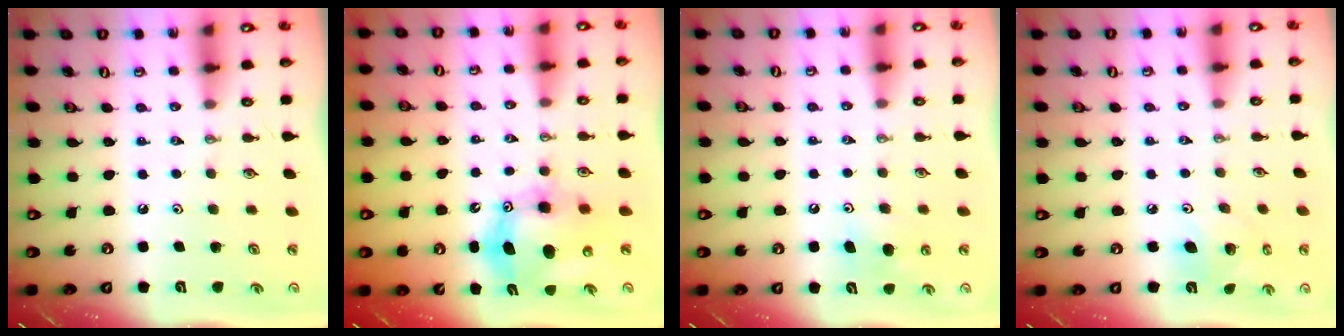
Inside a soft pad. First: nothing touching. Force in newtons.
{"total": 11.6, "press": 11.4, "slide": 2.5}
{"total": 6.0, "press": 5.9, "slide": 1.0}
{"total": 8.0, "press": 7.8, "slide": 1.7}